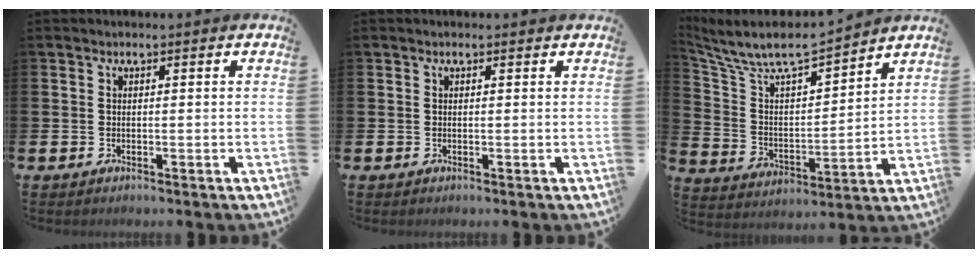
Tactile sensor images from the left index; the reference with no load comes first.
{"total": 0.0}
{"total": 8.6, "force": [7.9, 1.8, 2.8], "torque": [-0.097, -0.055, 0.137]}